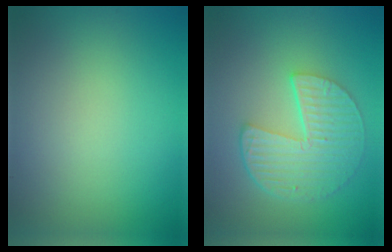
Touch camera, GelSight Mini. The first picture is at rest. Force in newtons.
{"total": 5.6, "press": 4.1, "slide": 3.8}